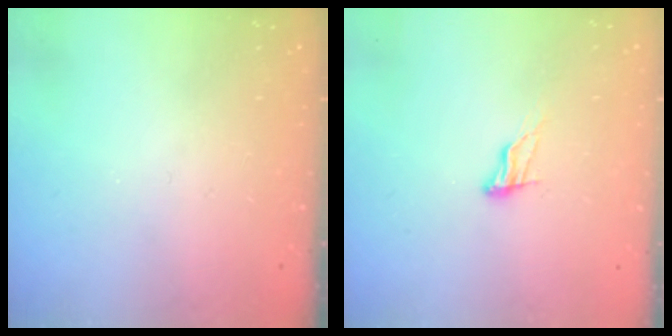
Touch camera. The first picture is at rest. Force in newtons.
{"total": 5.8, "press": 5.8, "slide": 0.5}